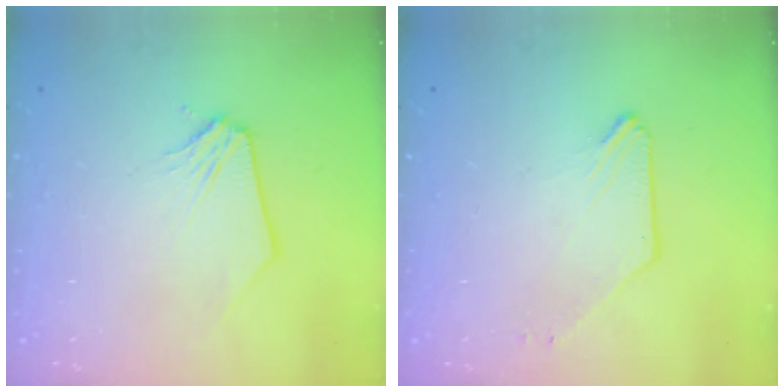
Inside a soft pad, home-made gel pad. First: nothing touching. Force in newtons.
{"total": 0.0}